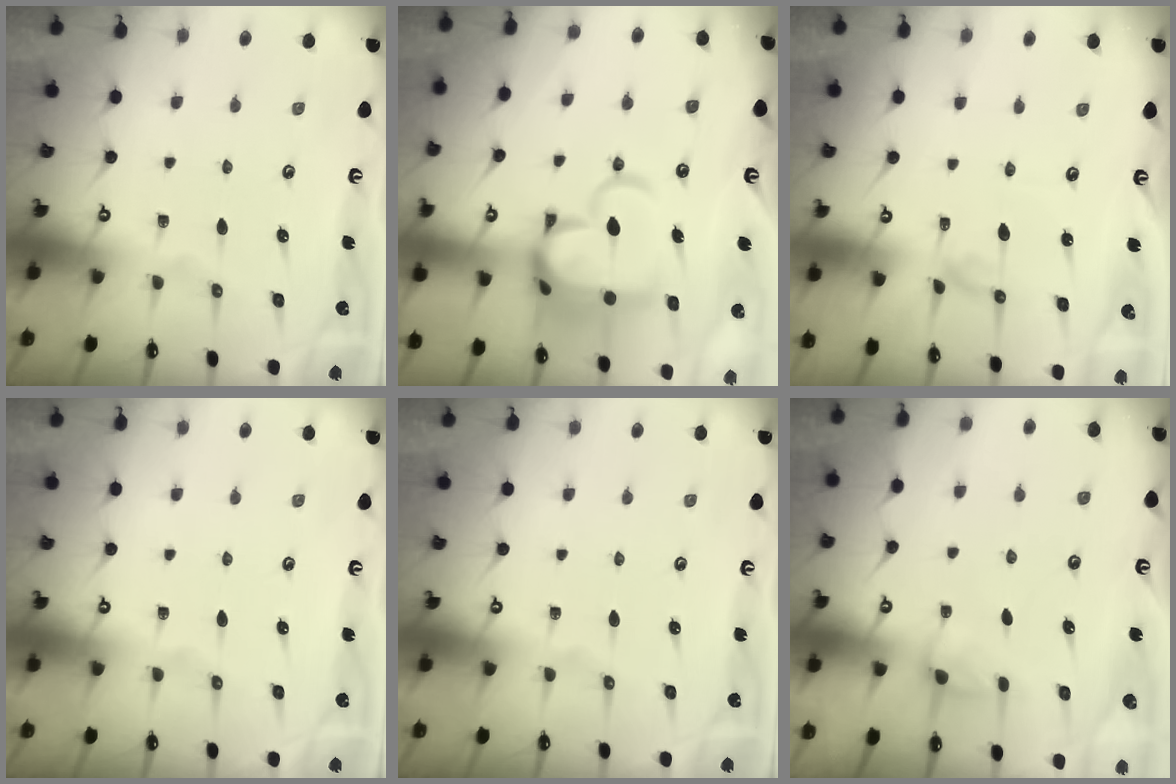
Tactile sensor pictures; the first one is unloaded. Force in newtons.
{"total": 12.6, "press": 12.5, "slide": 1.8}
{"total": 1.6, "press": 1.6, "slide": 0.0}
{"total": 0.0}
{"total": 0.0}
{"total": 1.7, "press": 1.6, "slide": 0.8}